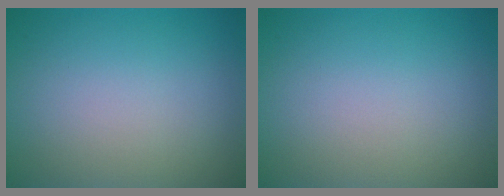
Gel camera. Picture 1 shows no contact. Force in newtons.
{"total": 0.0}